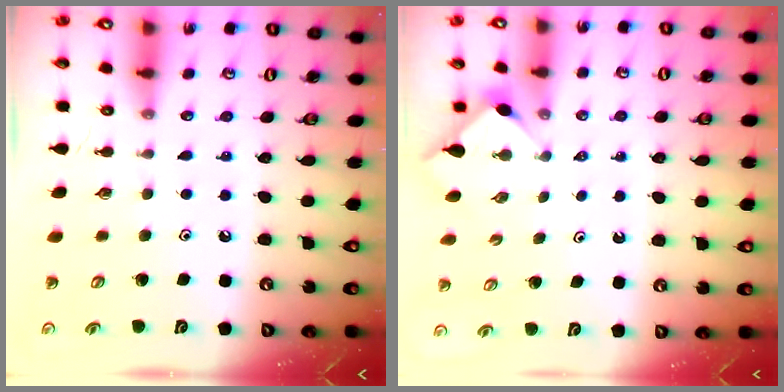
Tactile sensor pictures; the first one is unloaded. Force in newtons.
{"total": 3.2, "press": 3.2, "slide": 0.5}